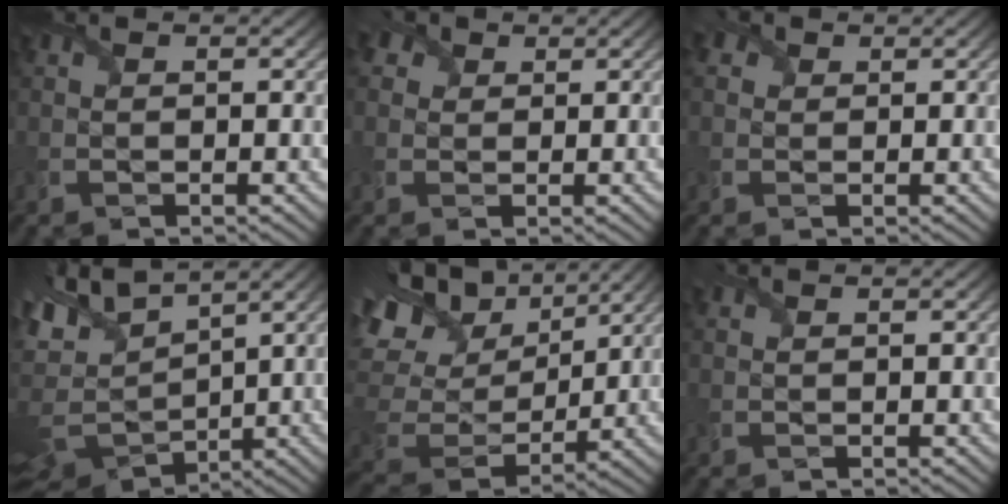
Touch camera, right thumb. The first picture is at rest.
{"total": 3.7, "force": [2.1, 2.8, 1.4], "torque": [-0.041, 0.001, 0.038]}
{"total": 2.4, "force": [1.1, 1.9, 0.9], "torque": [-0.027, 0.008, 0.016]}
{"total": 12.2, "force": [3.7, 7.0, 9.3], "torque": [-0.233, 0.000, 0.079]}
{"total": 16.1, "force": [7.5, 9.8, 10.3], "torque": [-0.258, 0.026, 0.139]}
{"total": 0.0}